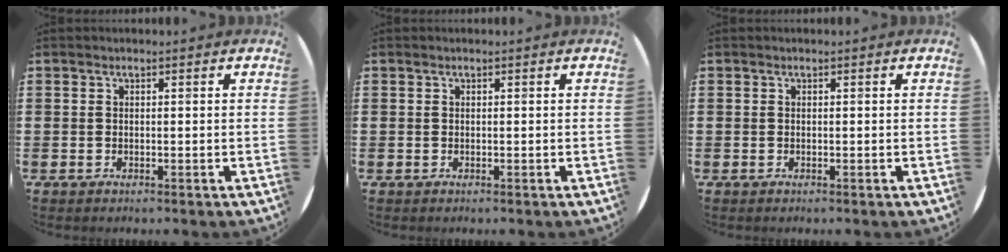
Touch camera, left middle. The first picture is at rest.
{"total": 0.0}
{"total": 0.0}